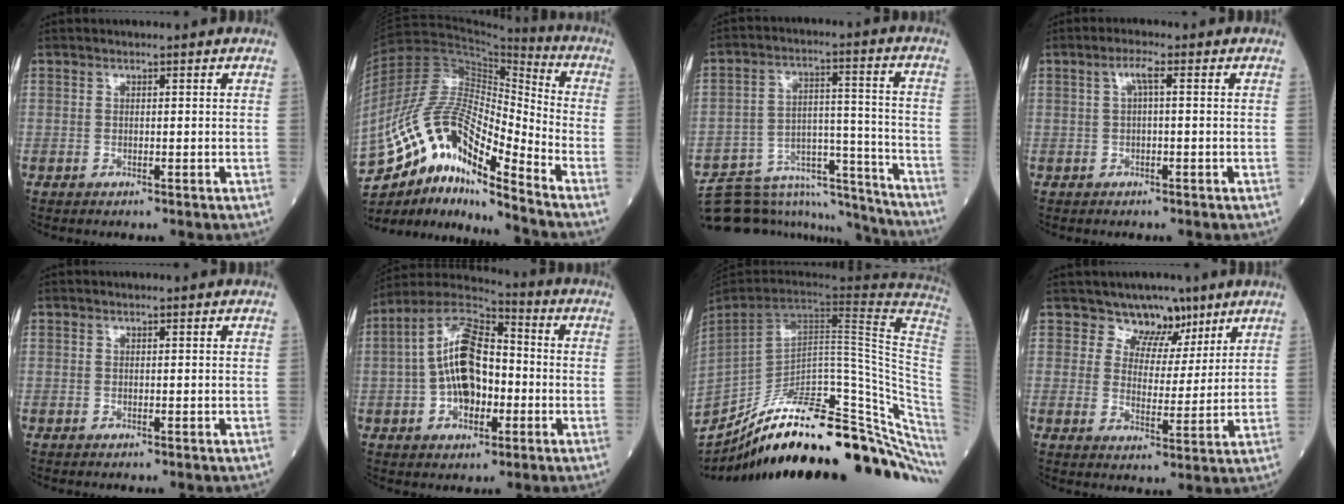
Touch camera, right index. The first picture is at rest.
{"total": 18.6, "force": [-12.5, 3.8, 13.2], "torque": [-0.270, 0.019, -0.223]}
{"total": 17.8, "force": [-17.1, 3.6, 3.1], "torque": [-0.046, 0.046, -0.256]}
{"total": 2.2, "force": [0.4, 0.3, 2.1], "torque": [-0.042, 0.008, 0.008]}
{"total": 0.0}
{"total": 12.6, "force": [-1.2, 6.4, 10.8], "torque": [-0.212, 0.029, -0.024]}
{"total": 35.9, "force": [-27.1, 5.5, 23.0], "torque": [-0.286, -0.029, -0.387]}
{"total": 6.1, "force": [4.6, 4.0, 0.9], "torque": [0.001, -0.006, 0.069]}